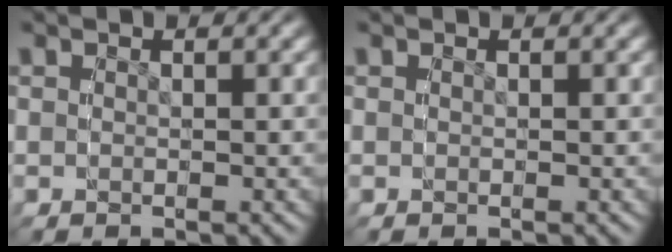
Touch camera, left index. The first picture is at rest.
{"total": 0.0}